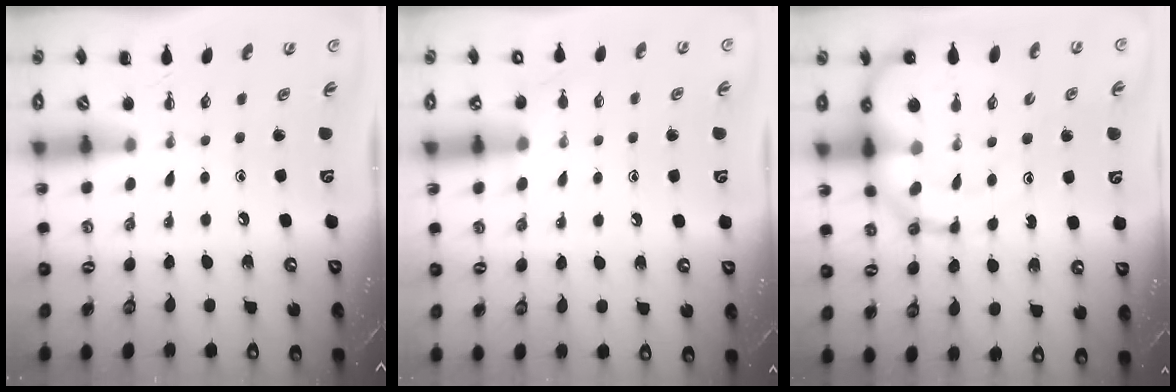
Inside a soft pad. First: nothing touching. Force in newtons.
{"total": 6.8, "press": 6.6, "slide": 1.8}
{"total": 14.1, "press": 13.6, "slide": 3.7}